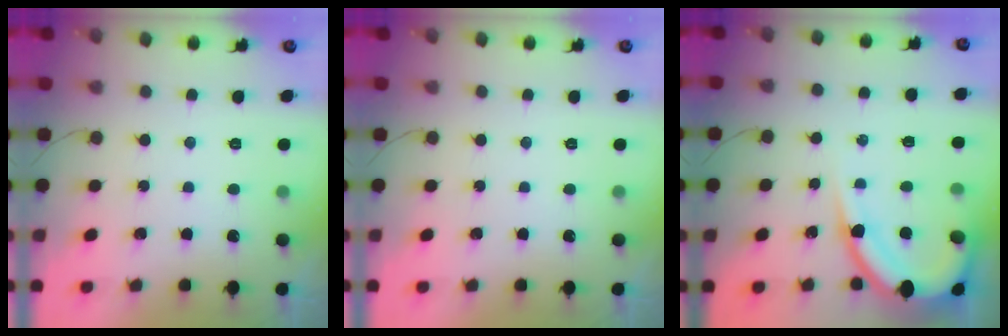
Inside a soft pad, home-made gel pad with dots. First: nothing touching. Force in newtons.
{"total": 0.0}
{"total": 11.4, "press": 11.3, "slide": 1.2}